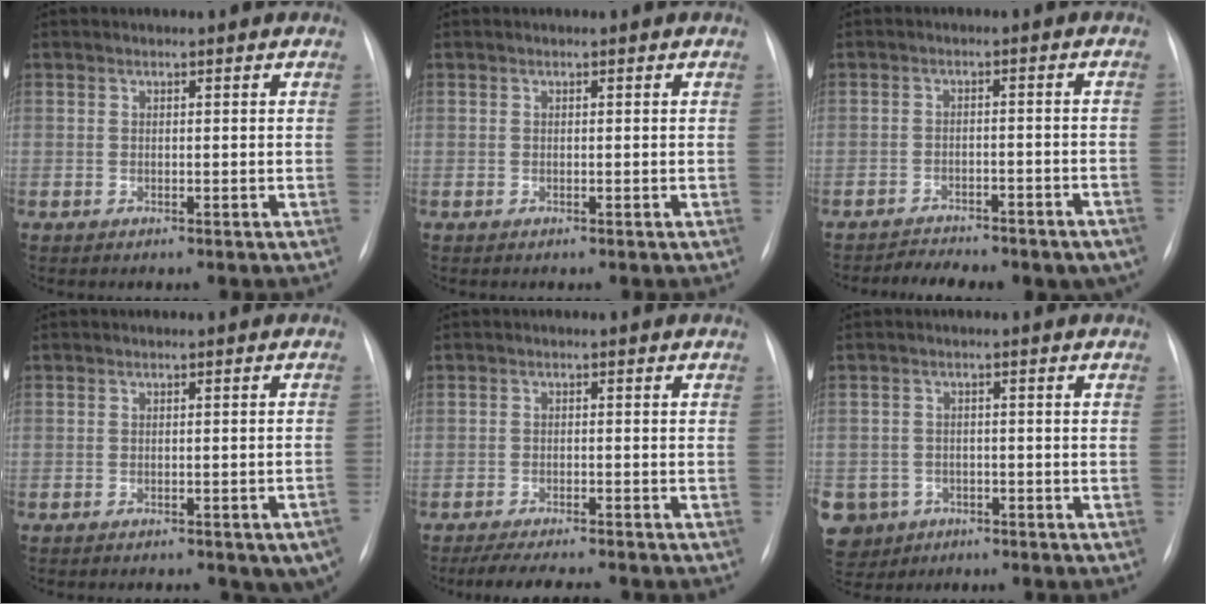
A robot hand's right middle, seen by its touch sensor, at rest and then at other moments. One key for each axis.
{"total": 0.0}
{"total": 11.5, "fx": -9.5, "fy": 3.6, "fz": 5.4, "tx": -0.071, "ty": 0.010, "tz": -0.119}
{"total": 9.9, "fx": -7.6, "fy": 3.1, "fz": 5.6, "tx": -0.066, "ty": -0.002, "tz": -0.081}
{"total": 9.1, "fx": -8.3, "fy": 1.3, "fz": 3.6, "tx": -0.058, "ty": -0.011, "tz": -0.121}
{"total": 10.1, "fx": -4.8, "fy": 8.6, "fz": 2.1, "tx": -0.082, "ty": 0.002, "tz": -0.068}